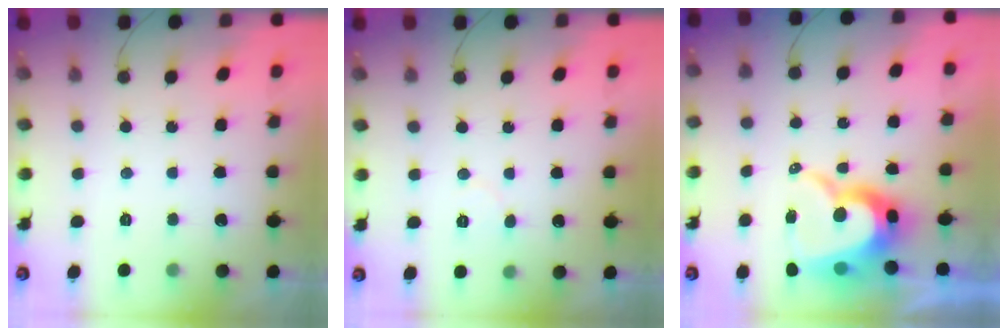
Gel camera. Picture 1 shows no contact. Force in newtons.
{"total": 3.6, "press": 3.6, "slide": 0.4}
{"total": 14.5, "press": 14.4, "slide": 0.9}